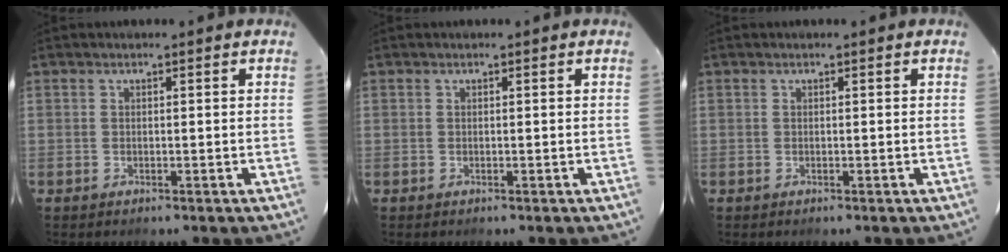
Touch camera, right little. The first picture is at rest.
{"total": 0.0}
{"total": 0.0}